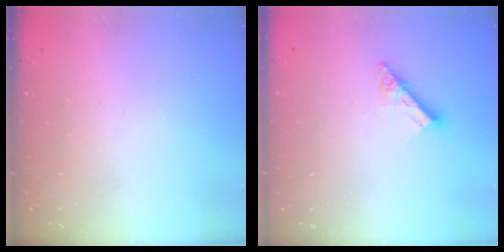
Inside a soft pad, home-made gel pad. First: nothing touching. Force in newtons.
{"total": 8.5, "press": 8.4, "slide": 0.8}